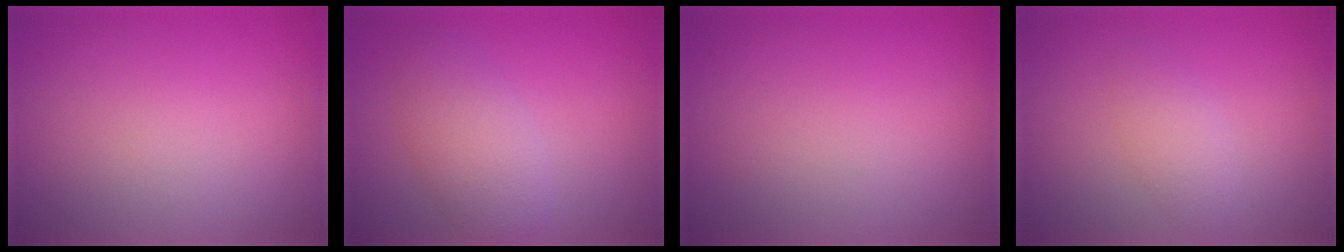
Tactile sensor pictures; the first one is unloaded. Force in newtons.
{"total": 3.7, "press": 3.7, "slide": 0.1}
{"total": 0.0}
{"total": 1.7, "press": 1.7, "slide": 0.1}